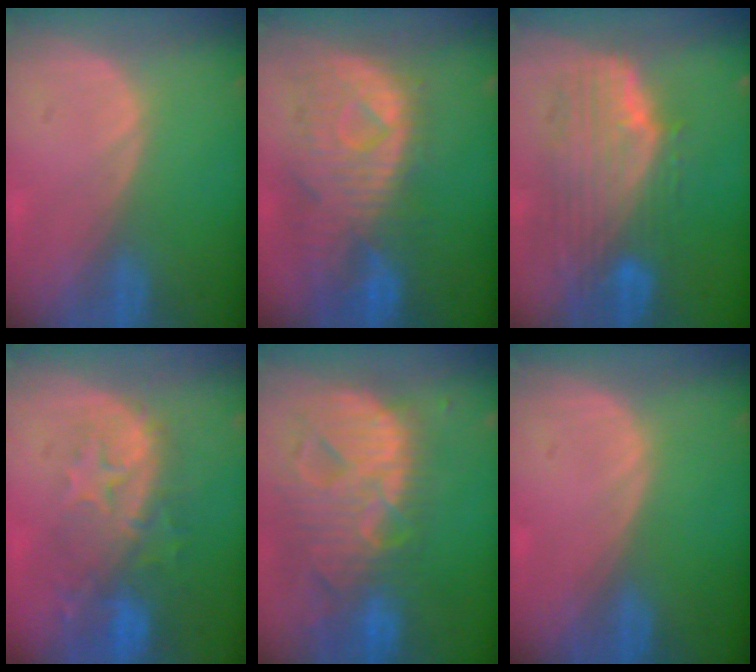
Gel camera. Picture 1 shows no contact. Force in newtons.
{"total": 11.2, "press": 9.7, "slide": 5.4}
{"total": 9.8, "press": 8.6, "slide": 4.8}
{"total": 10.3, "press": 8.9, "slide": 5.1}
{"total": 13.7, "press": 11.7, "slide": 7.2}
{"total": 0.0}